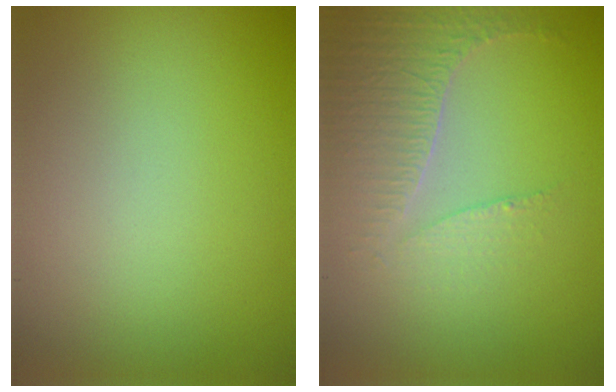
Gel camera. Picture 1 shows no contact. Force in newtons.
{"total": 3.6, "press": 2.8, "slide": 2.3}